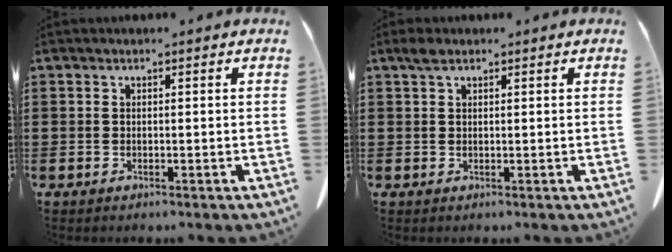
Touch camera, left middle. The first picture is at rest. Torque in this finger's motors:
{"motor_torque": [0.73, 0.59, 0.06, 0.03]}